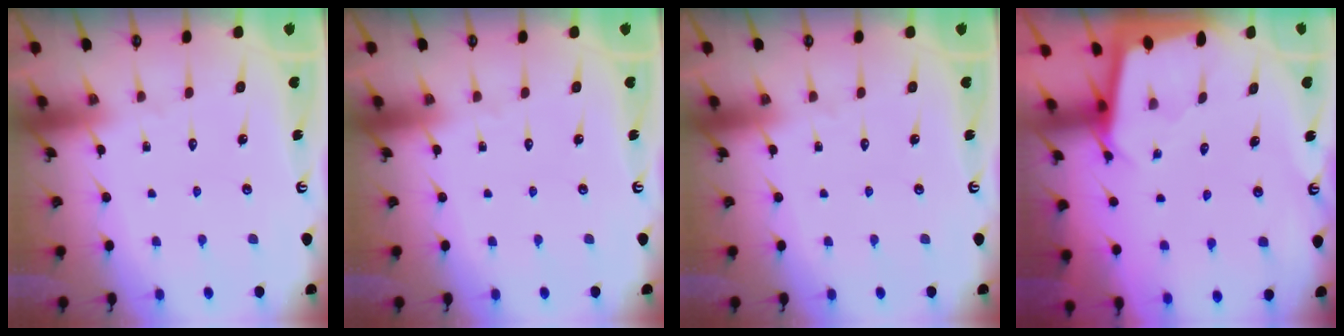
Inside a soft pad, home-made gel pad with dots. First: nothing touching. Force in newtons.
{"total": 0.0}
{"total": 0.0}
{"total": 2.5, "press": 2.5, "slide": 0.1}